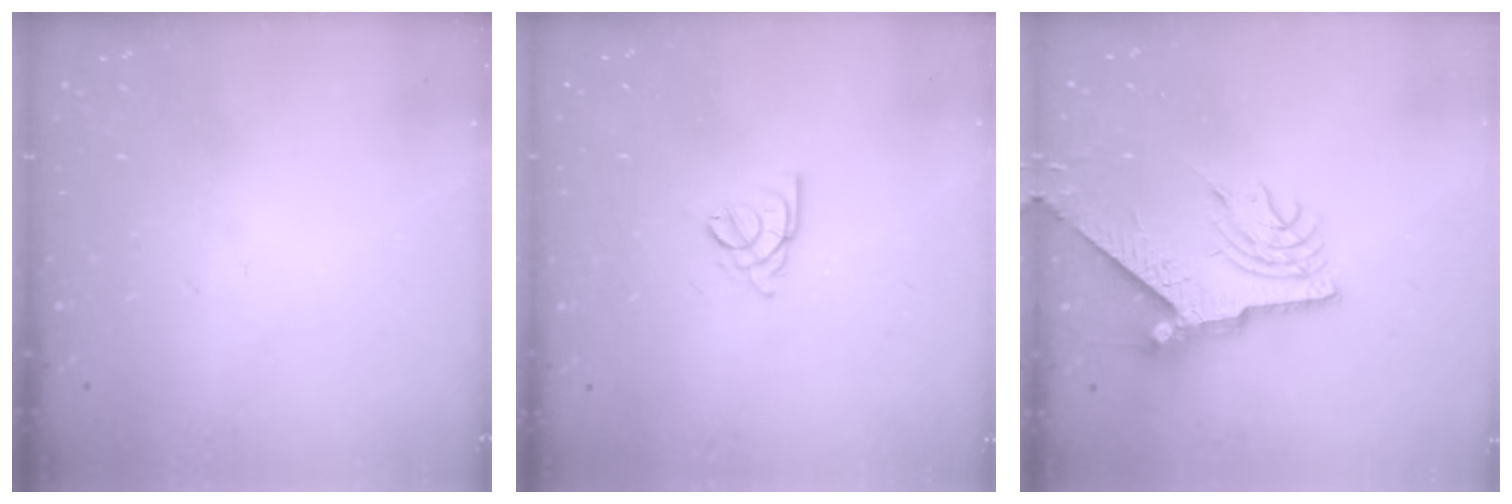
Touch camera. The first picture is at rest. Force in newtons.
{"total": 1.6, "press": 1.5, "slide": 0.5}
{"total": 9.9, "press": 9.9, "slide": 0.8}